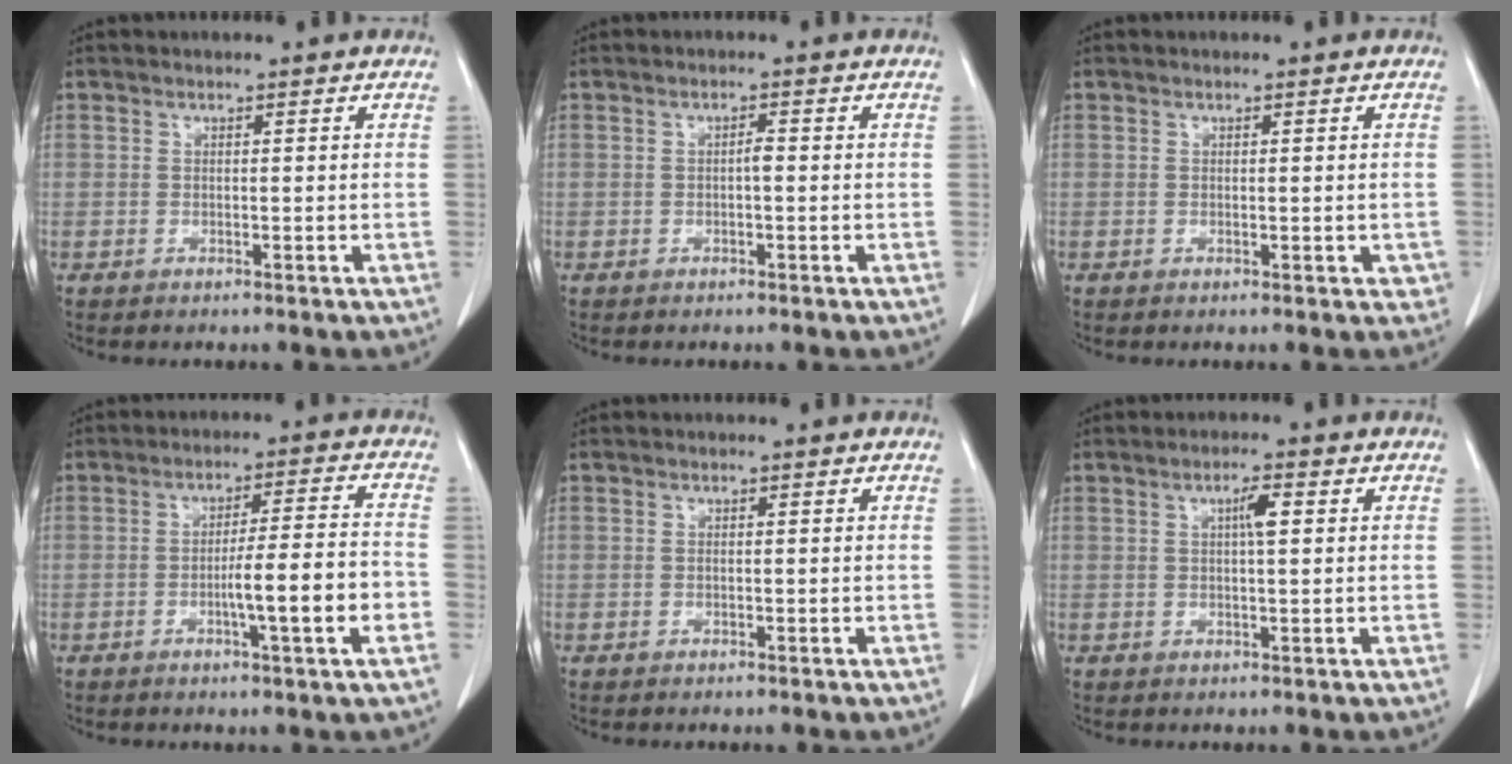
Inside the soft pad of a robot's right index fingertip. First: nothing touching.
{"total": 1.1, "force": [-0.2, 0.2, 1.0], "torque": [-0.018, 0.002, -0.003]}
{"total": 1.7, "force": [-0.2, 0.9, 1.4], "torque": [-0.010, -0.002, 0.001]}
{"total": 9.0, "force": [-2.8, -0.1, 8.5], "torque": [-0.130, 0.002, -0.045]}
{"total": 0.0}
{"total": 2.7, "force": [0.7, 0.3, 2.6], "torque": [-0.046, 0.004, 0.012]}